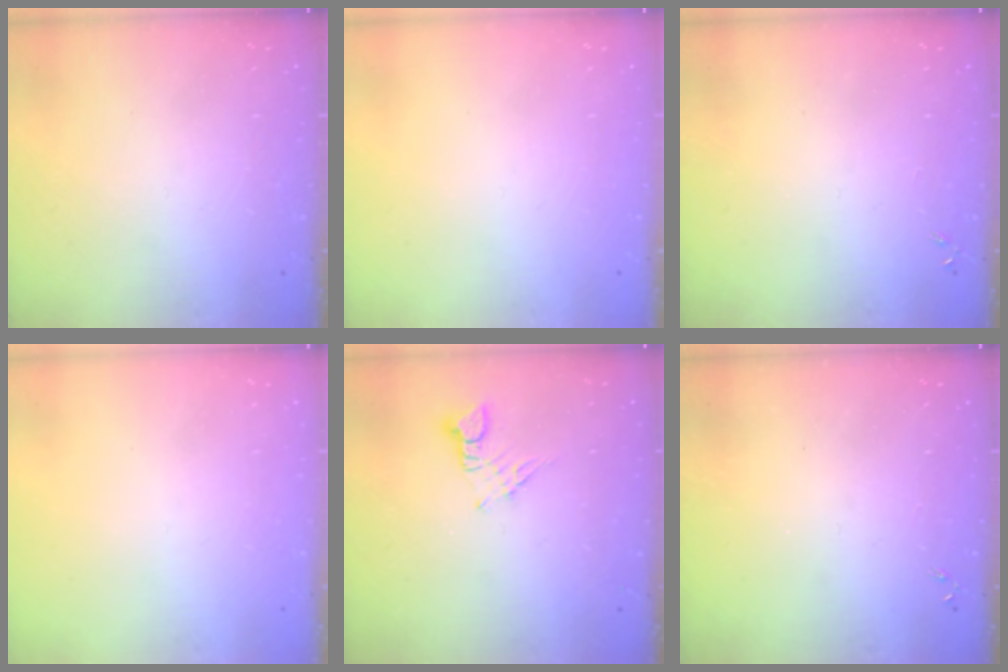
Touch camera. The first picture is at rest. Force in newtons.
{"total": 0.0}
{"total": 0.0}
{"total": 0.0}
{"total": 3.0, "press": 3.0, "slide": 0.3}
{"total": 0.0}